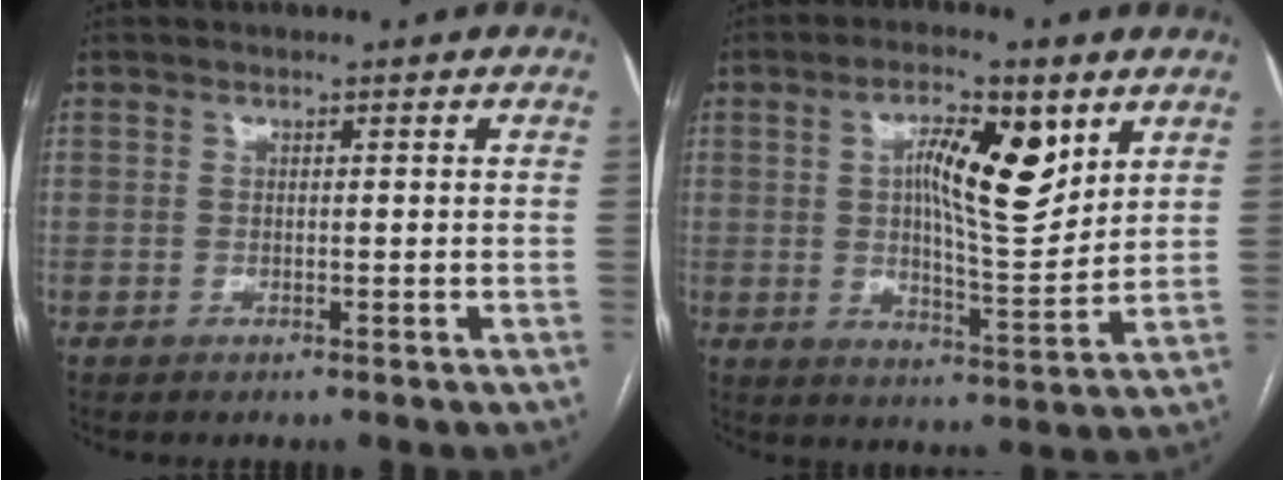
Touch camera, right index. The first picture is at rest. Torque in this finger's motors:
{"motor_torque": [0.77, -0.12, 0.47, 0.17]}